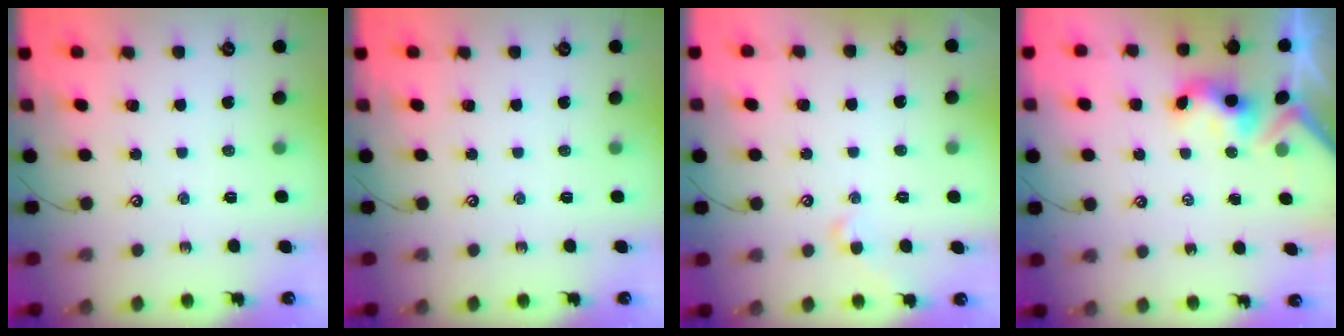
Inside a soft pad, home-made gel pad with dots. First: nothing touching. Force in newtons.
{"total": 0.0}
{"total": 1.0, "press": 1.0, "slide": 0.4}
{"total": 3.6, "press": 3.6, "slide": 0.3}